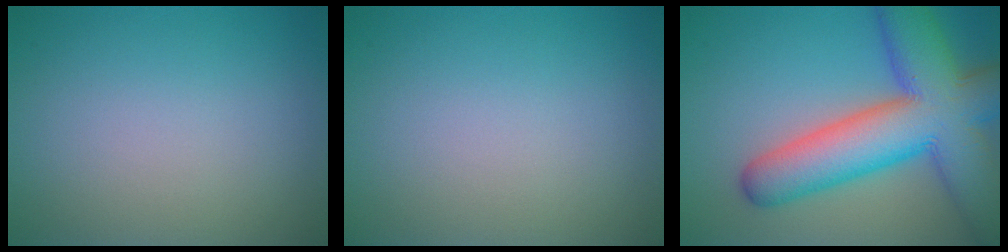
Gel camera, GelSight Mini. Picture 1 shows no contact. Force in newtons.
{"total": 0.0}
{"total": 12.6, "press": 12.6, "slide": 0.4}